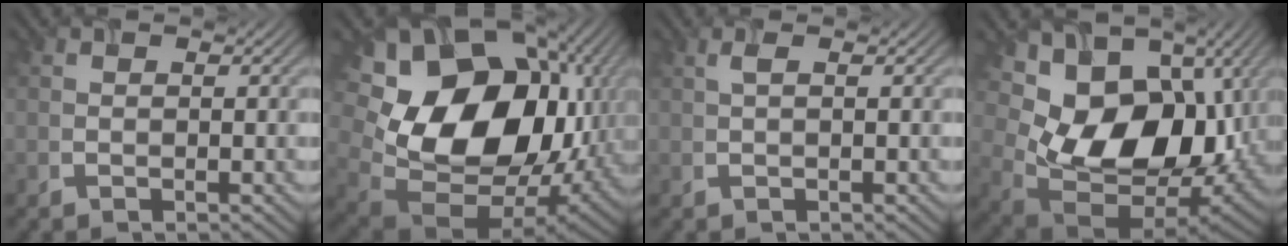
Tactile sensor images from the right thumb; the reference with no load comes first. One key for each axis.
{"total": 20.7, "fx": 3.1, "fy": 15.3, "fz": 13.6, "tx": -0.261, "ty": -0.040, "tz": 0.098}
{"total": 0.9, "fx": 0.2, "fy": 0.1, "fz": 0.8, "tx": -0.024, "ty": 0.004, "tz": 0.004}
{"total": 16.5, "fx": 2.6, "fy": 11.5, "fz": 11.5, "tx": -0.198, "ty": -0.030, "tz": 0.060}